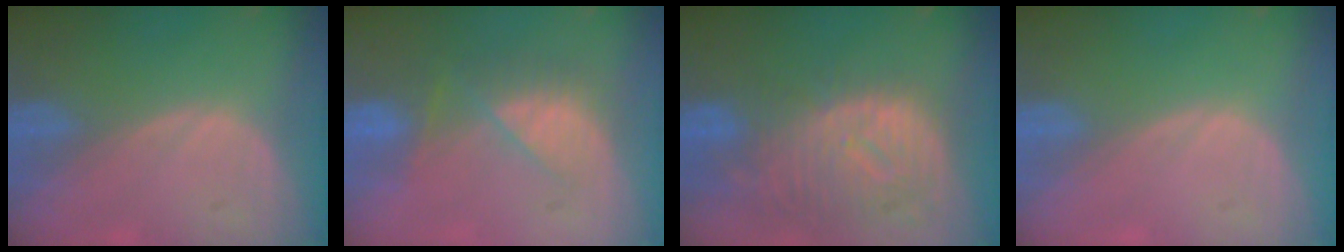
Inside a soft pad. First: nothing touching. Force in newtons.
{"total": 7.5, "press": 6.7, "slide": 3.4}
{"total": 12.2, "press": 10.5, "slide": 6.2}
{"total": 0.0}